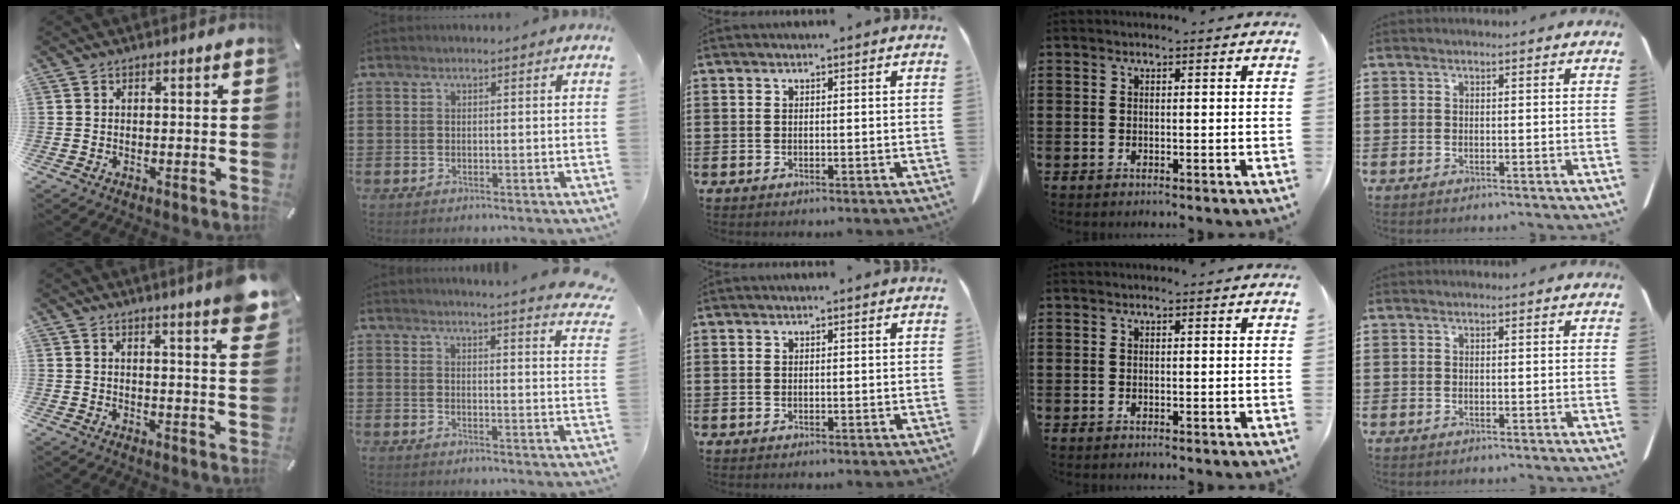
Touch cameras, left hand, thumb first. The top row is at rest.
{"thumb": {"total": 6.0, "force": [4.8, 0.5, 3.5], "torque": [-0.051, -0.030, 0.079]}, "index": {"total": 3.8, "force": [3.5, -0.8, 1.2], "torque": [-0.029, -0.024, 0.058]}}